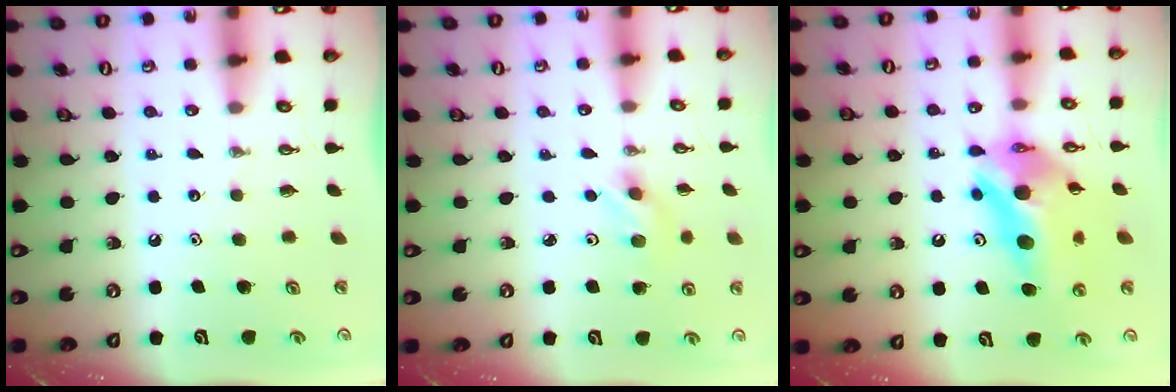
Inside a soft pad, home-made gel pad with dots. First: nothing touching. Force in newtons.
{"total": 2.2, "press": 2.1, "slide": 0.6}
{"total": 15.7, "press": 15.4, "slide": 3.3}